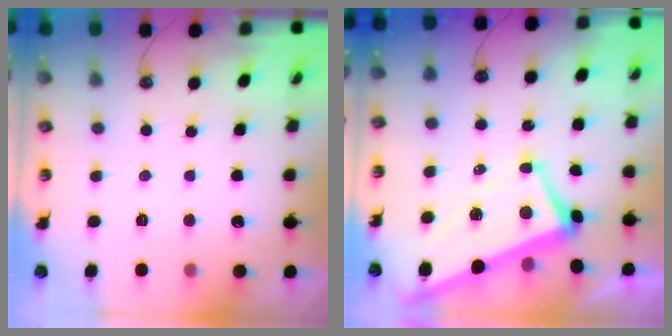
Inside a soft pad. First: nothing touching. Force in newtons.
{"total": 1.3, "press": 0.9, "slide": 0.9}